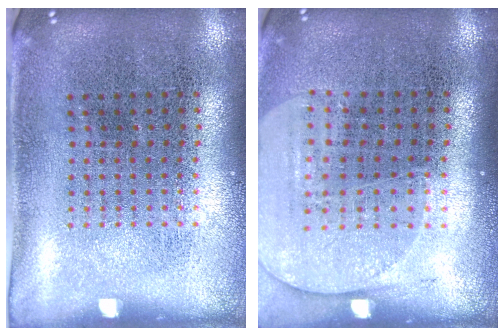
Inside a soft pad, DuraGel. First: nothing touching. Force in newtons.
{"total": 1.5, "press": 1.4, "slide": 0.6}